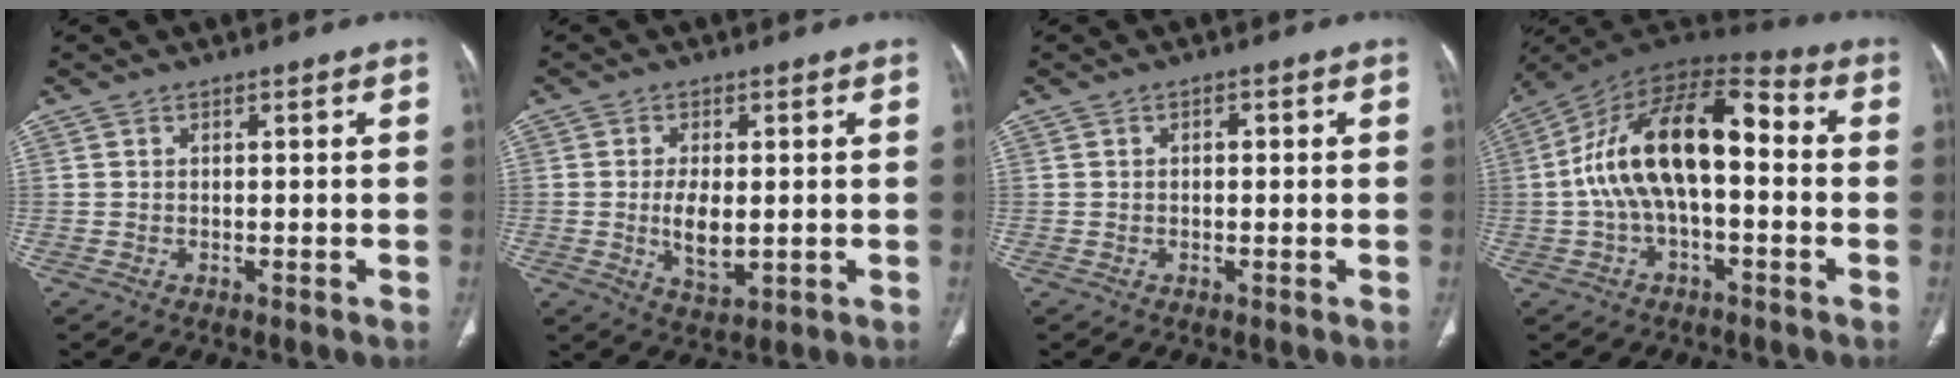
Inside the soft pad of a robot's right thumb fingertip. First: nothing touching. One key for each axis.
{"total": 6.2, "fx": -0.4, "fy": 3.0, "fz": 5.4, "tx": -0.098, "ty": -0.013, "tz": 0.000}
{"total": 1.0, "fx": 0.1, "fy": 0.7, "fz": 0.8, "tx": -0.008, "ty": 0.006, "tz": -0.001}
{"total": 18.4, "fx": -0.1, "fy": 9.0, "fz": 16.0, "tx": -0.281, "ty": 0.052, "tz": -0.010}